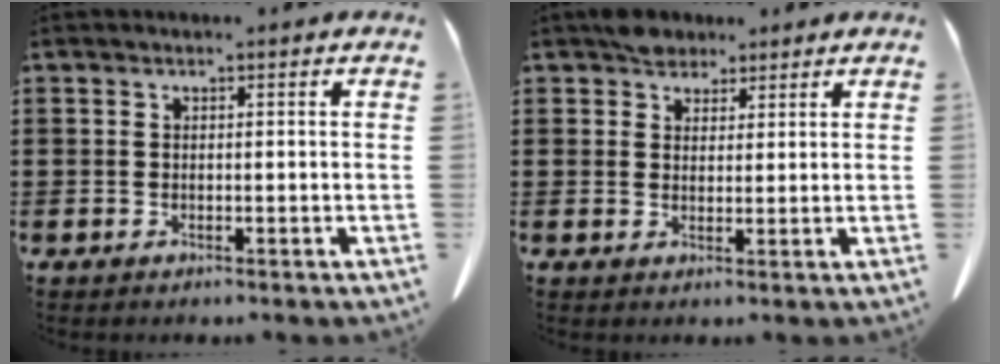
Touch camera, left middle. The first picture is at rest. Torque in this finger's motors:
{"motor_torque": [0.20, 0.14, 0.00, 0.03]}